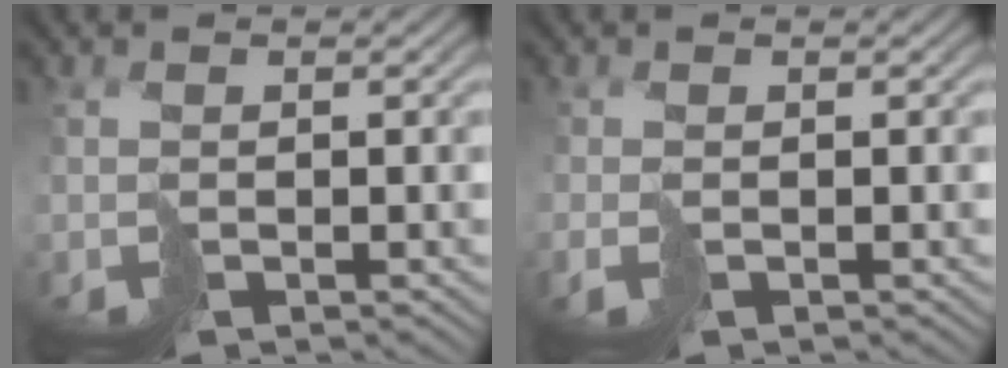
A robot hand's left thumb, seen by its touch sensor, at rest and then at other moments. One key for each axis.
{"total": 1.1, "fx": -0.6, "fy": 0.5, "fz": 0.8, "tx": -0.024, "ty": -0.004, "tz": -0.015}